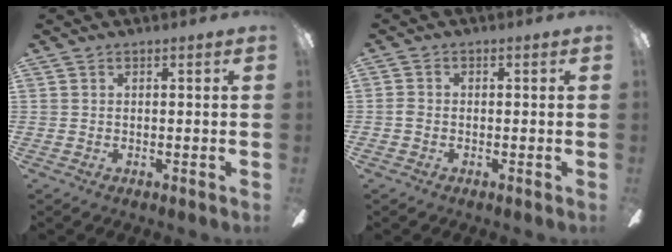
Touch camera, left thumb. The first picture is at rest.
{"total": 1.4, "force": [-0.5, 1.0, 0.9], "torque": [-0.017, 0.005, -0.011]}